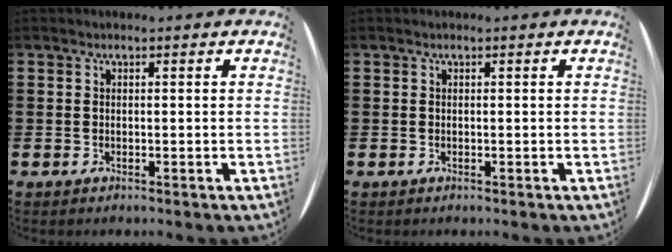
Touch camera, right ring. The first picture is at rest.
{"total": 0.0}